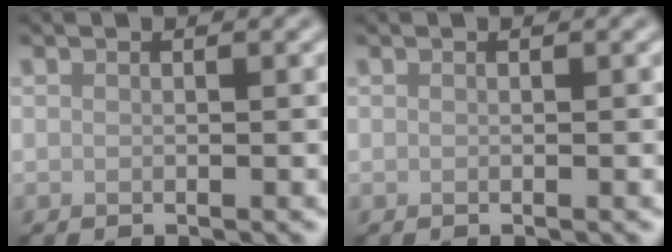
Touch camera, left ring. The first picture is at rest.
{"total": 0.0}